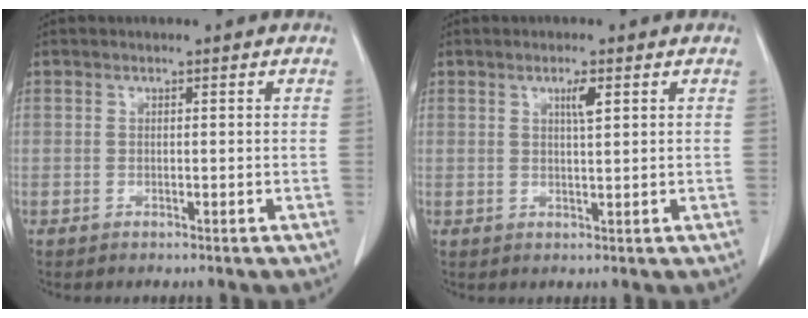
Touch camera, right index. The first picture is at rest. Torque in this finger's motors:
{"motor_torque": [0.14, 0.10, 0.03, 0.02]}